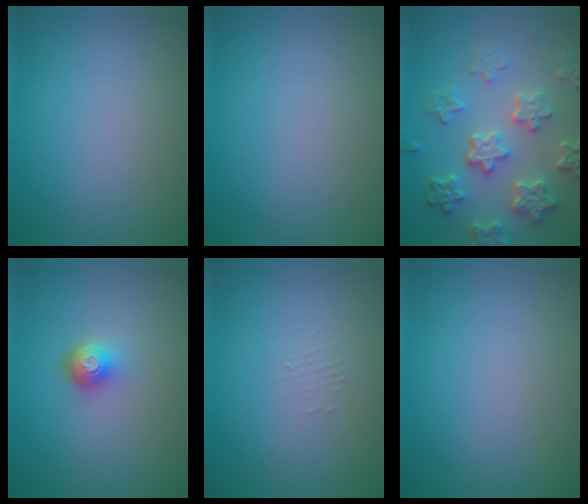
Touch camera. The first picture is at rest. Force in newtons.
{"total": 0.0}
{"total": 6.0, "press": 4.5, "slide": 4.0}
{"total": 2.0, "press": 1.4, "slide": 1.5}
{"total": 0.7, "press": 0.7, "slide": 0.1}
{"total": 0.0}